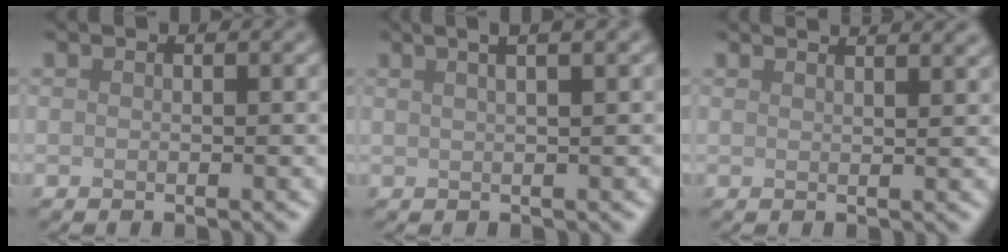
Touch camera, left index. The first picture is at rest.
{"total": 5.6, "force": [3.2, 2.2, 4.0], "torque": [-0.025, 0.041, 0.012]}
{"total": 5.3, "force": [3.9, 2.3, 2.9], "torque": [-0.006, 0.040, 0.015]}